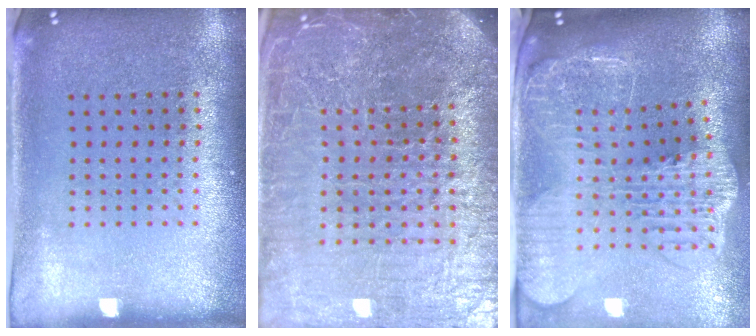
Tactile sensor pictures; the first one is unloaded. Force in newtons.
{"total": 6.7, "press": 5.9, "slide": 3.1}
{"total": 3.9, "press": 3.1, "slide": 2.5}